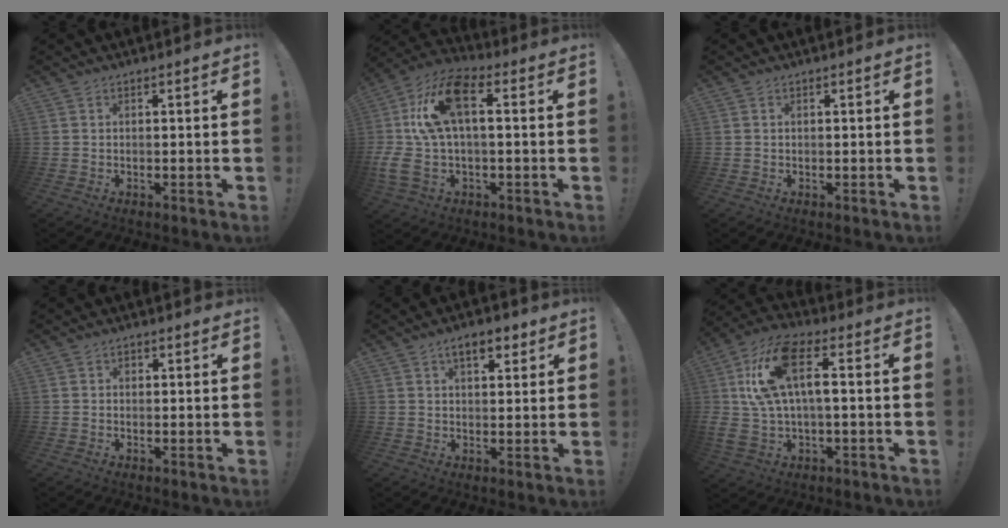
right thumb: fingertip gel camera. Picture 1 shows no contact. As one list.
[{"total": 16.2, "force": [2.2, 8.1, 13.9], "torque": [-0.276, 0.007, 0.041]}, {"total": 0.0}, {"total": 1.0, "force": [0.4, 0.8, 0.4], "torque": [-0.006, 0.002, 0.007]}, {"total": 6.3, "force": [3.5, 3.1, 4.2], "torque": [-0.065, -0.003, 0.061]}, {"total": 16.3, "force": [3.6, 7.7, 14.0], "torque": [-0.265, 0.003, 0.061]}]